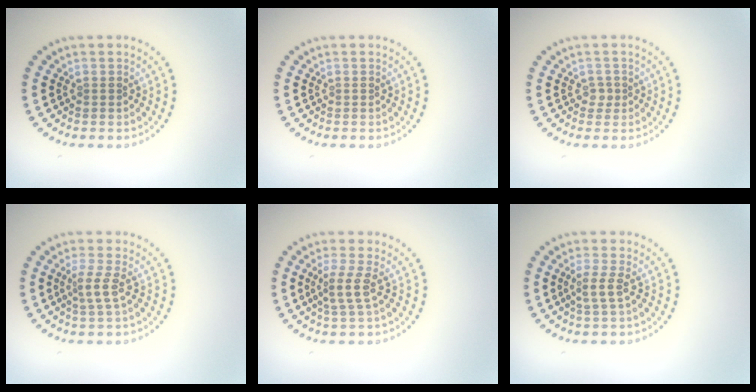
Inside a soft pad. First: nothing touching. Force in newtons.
{"total": 0.0}
{"total": 1.0, "press": 0.7, "slide": 0.6}
{"total": 1.8, "press": 1.3, "slide": 1.2}
{"total": 2.2, "press": 1.6, "slide": 1.5}
{"total": 1.8, "press": 1.3, "slide": 1.2}